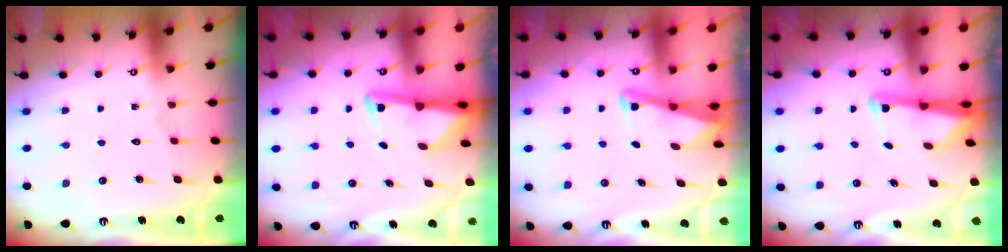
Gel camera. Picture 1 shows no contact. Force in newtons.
{"total": 2.9, "press": 2.8, "slide": 0.6}
{"total": 2.9, "press": 2.9, "slide": 0.4}
{"total": 2.7, "press": 2.6, "slide": 0.5}